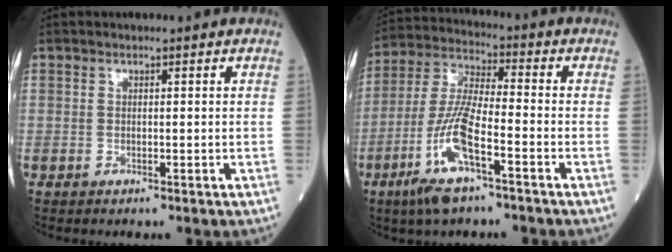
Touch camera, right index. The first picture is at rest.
{"total": 11.5, "force": [-5.4, 1.7, 10.0], "torque": [-0.215, -0.011, -0.105]}